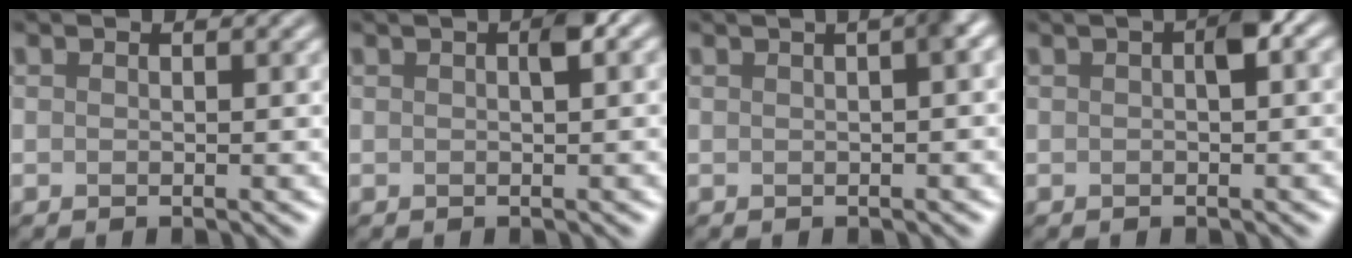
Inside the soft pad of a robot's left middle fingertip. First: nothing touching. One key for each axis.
{"total": 1.5, "fx": 0.3, "fy": 0.2, "fz": 1.4, "tx": -0.020, "ty": 0.006, "tz": 0.006}
{"total": 2.6, "fx": 0.5, "fy": 0.7, "fz": 2.5, "tx": -0.013, "ty": 0.015, "tz": 0.007}
{"total": 2.4, "fx": 0.3, "fy": 0.8, "fz": 2.2, "tx": -0.030, "ty": 0.010, "tz": 0.004}